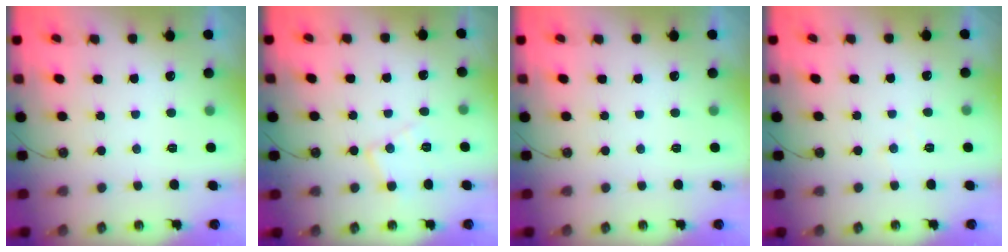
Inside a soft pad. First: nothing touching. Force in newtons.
{"total": 8.5, "press": 8.5, "slide": 0.6}
{"total": 0.0}
{"total": 3.7, "press": 3.7, "slide": 0.6}